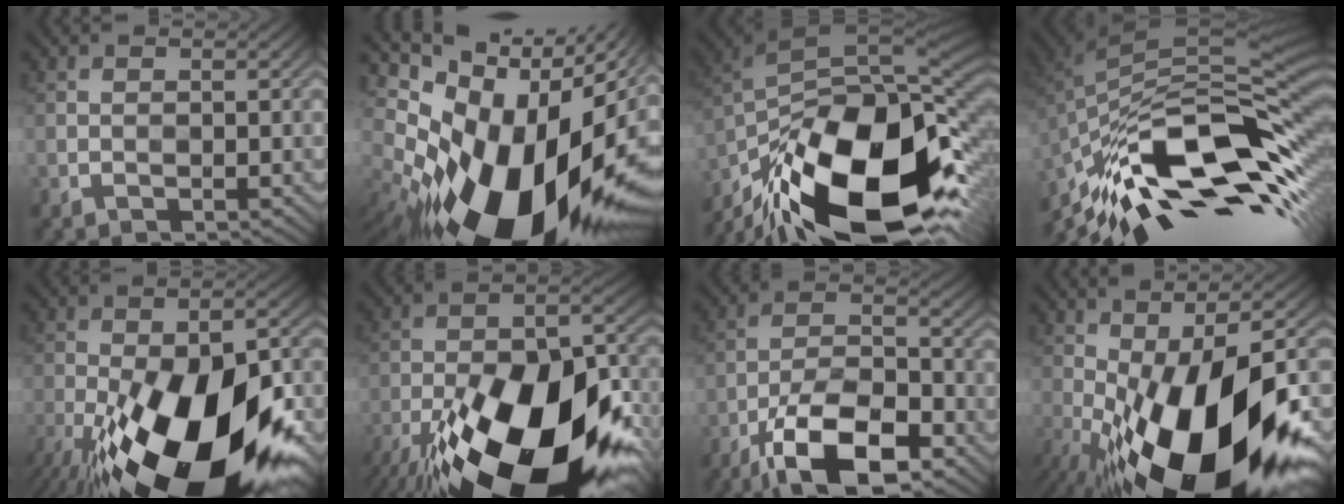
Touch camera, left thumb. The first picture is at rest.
{"total": 21.8, "force": [-3.1, 13.5, 16.8], "torque": [-0.271, -0.022, -0.046]}
{"total": 20.8, "force": [-10.9, 8.5, 15.6], "torque": [-0.300, -0.014, -0.178]}
{"total": 16.3, "force": [-8.1, 5.1, 13.2], "torque": [-0.259, -0.004, -0.158]}
{"total": 22.6, "force": [-10.5, 10.1, 17.3], "torque": [-0.321, -0.075, -0.144]}
{"total": 23.0, "force": [-12.6, 8.8, 17.1], "torque": [-0.331, -0.053, -0.192]}
{"total": 13.6, "force": [-8.4, 5.1, 9.4], "torque": [-0.173, -0.003, -0.167]}
{"total": 22.6, "force": [-8.2, 9.9, 18.6], "torque": [-0.335, -0.043, -0.114]}